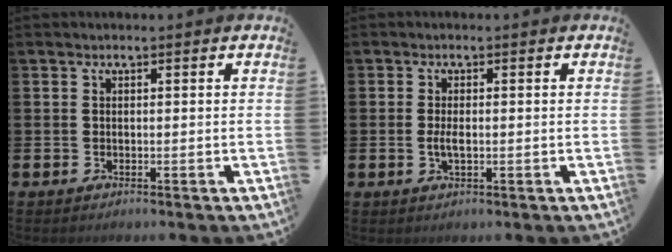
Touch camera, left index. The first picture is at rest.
{"total": 2.1, "force": [-0.2, 0.8, 1.9], "torque": [-0.030, -0.001, -0.005]}